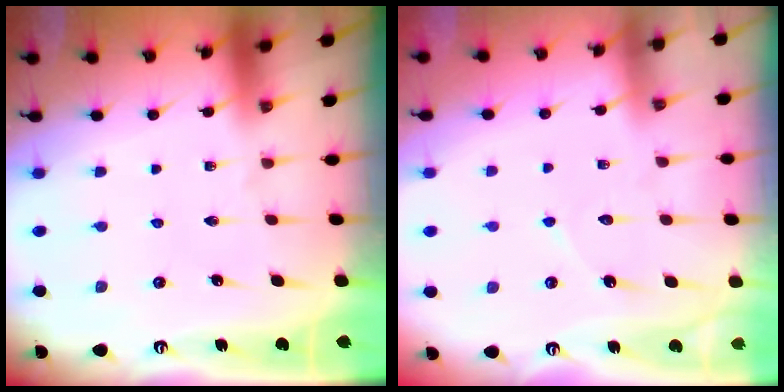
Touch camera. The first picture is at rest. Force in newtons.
{"total": 5.9, "press": 5.9, "slide": 0.4}